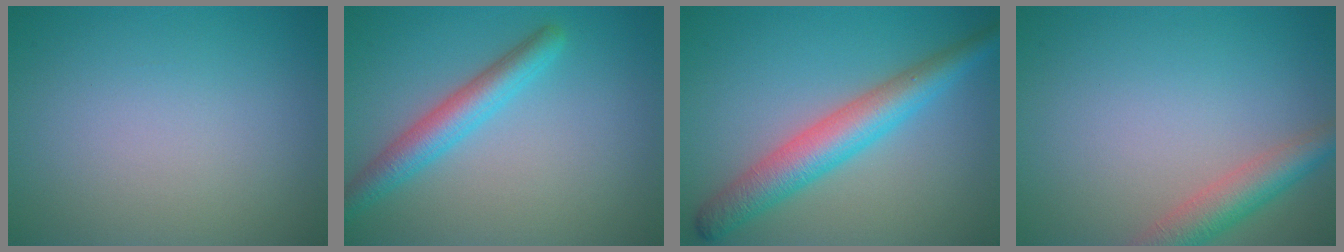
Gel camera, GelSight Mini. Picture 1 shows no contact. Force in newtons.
{"total": 3.7, "press": 3.7, "slide": 0.1}
{"total": 5.4, "press": 5.4, "slide": 0.1}
{"total": 3.9, "press": 3.9, "slide": 0.3}